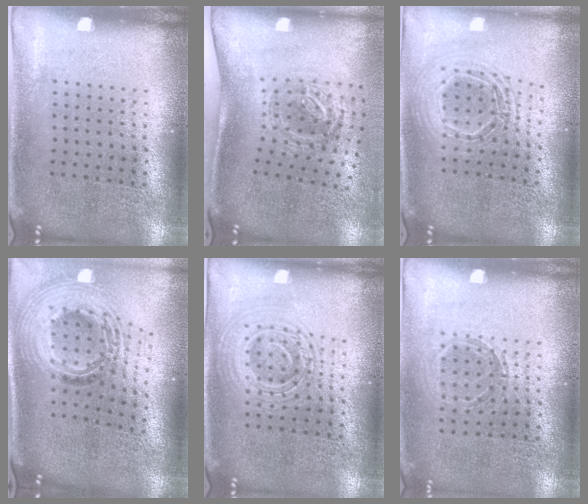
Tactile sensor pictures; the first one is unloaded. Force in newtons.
{"total": 1.8, "press": 1.2, "slide": 1.4}
{"total": 1.9, "press": 1.5, "slide": 1.1}
{"total": 2.3, "press": 1.8, "slide": 1.5}
{"total": 2.9, "press": 2.8, "slide": 0.5}
{"total": 1.0, "press": 1.0, "slide": 0.2}